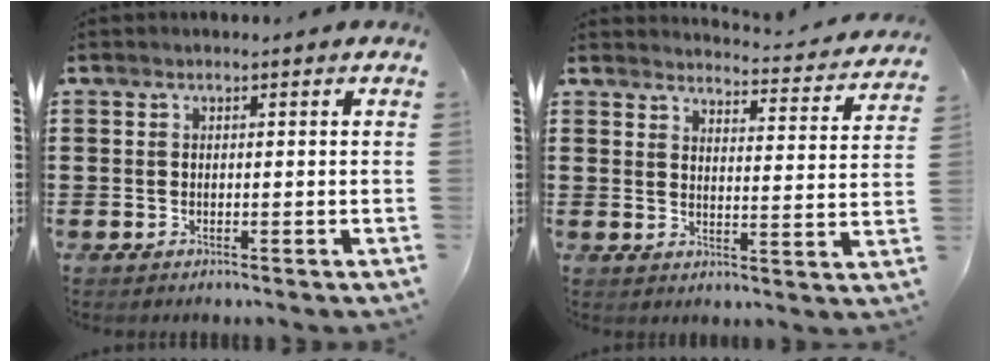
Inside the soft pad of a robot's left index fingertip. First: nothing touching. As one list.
[{"total": 3.6, "force": [3.6, -0.2, 0.5], "torque": [-0.013, -0.034, 0.056]}]